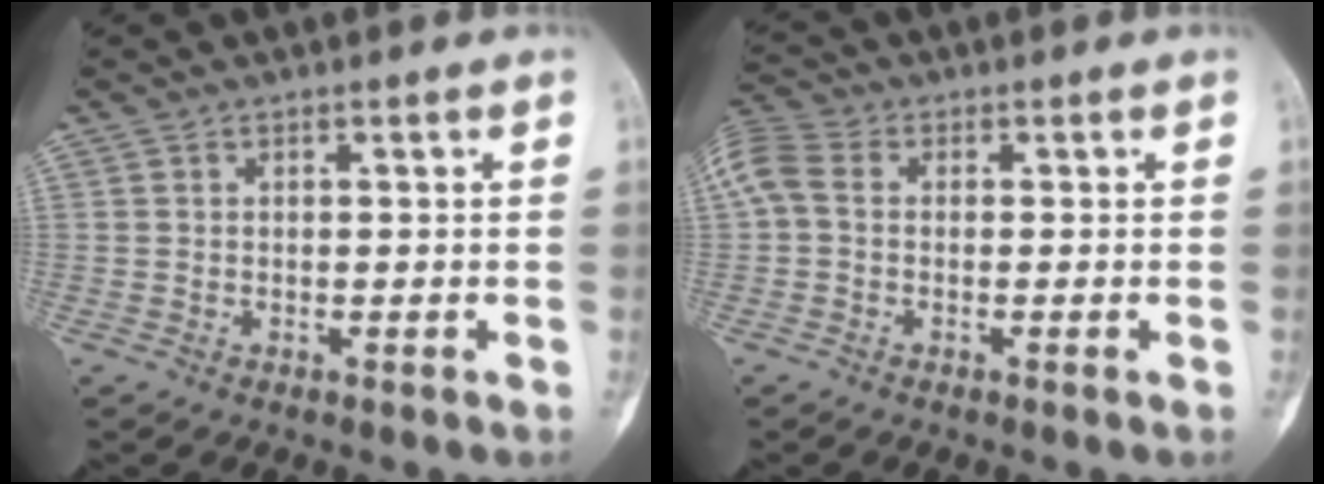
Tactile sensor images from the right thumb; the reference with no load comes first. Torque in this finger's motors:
{"motor_torque": [0.21, 0.05, 0.63, 0.15, 0.08]}